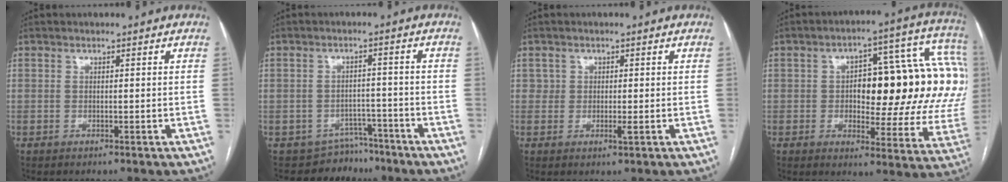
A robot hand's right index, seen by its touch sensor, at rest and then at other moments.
{"total": 5.2, "force": [-4.4, 2.7, -0.9], "torque": [0.021, 0.031, -0.065]}
{"total": 1.5, "force": [0.0, 1.0, 1.1], "torque": [-0.011, -0.001, 0.000]}
{"total": 24.6, "force": [2.3, 8.9, 22.8], "torque": [-0.227, 0.060, 0.049]}